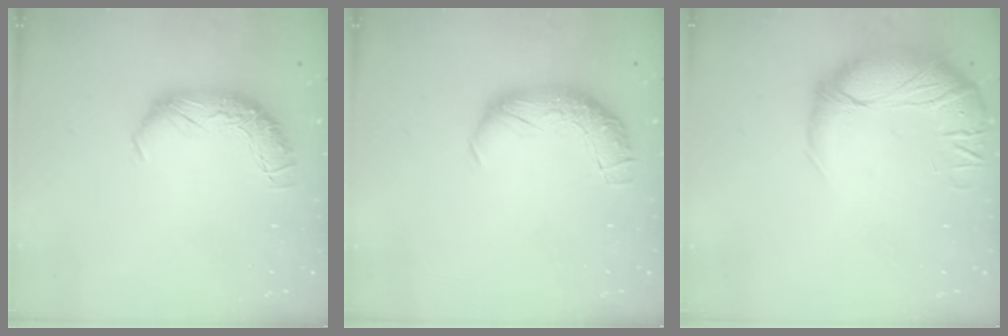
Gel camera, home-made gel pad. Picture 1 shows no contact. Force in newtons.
{"total": 2.5, "press": 1.3, "slide": 2.2}
{"total": 2.5, "press": 0.4, "slide": 2.5}